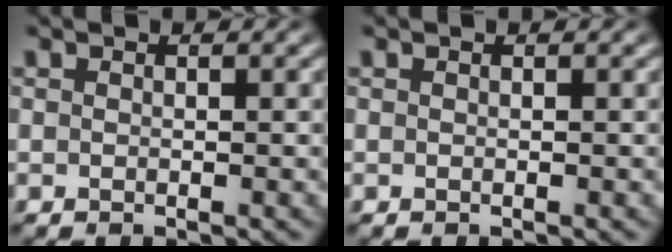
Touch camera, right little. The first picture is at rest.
{"total": 0.0}